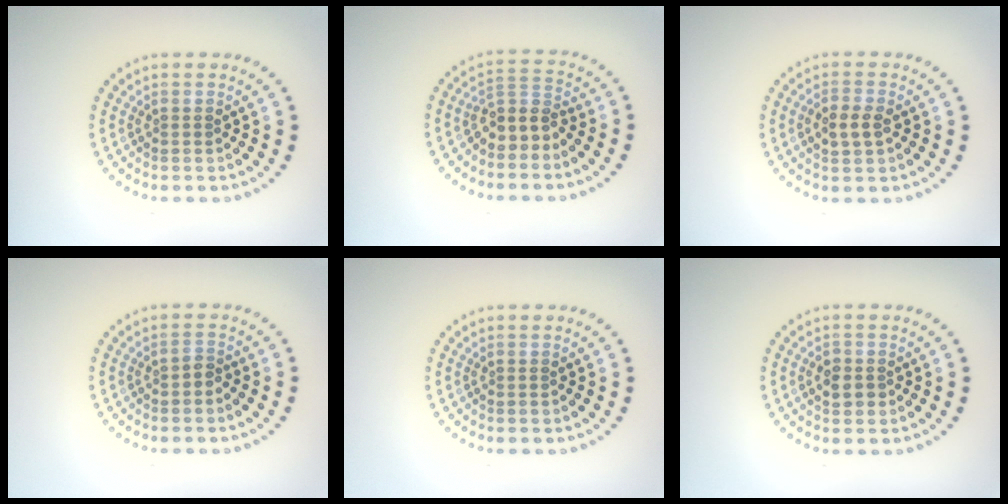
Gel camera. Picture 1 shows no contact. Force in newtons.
{"total": 3.1, "press": 2.5, "slide": 1.8}
{"total": 2.2, "press": 2.2, "slide": 0.3}
{"total": 1.0, "press": 0.8, "slide": 0.6}
{"total": 0.0}
{"total": 1.7, "press": 1.7, "slide": 0.3}